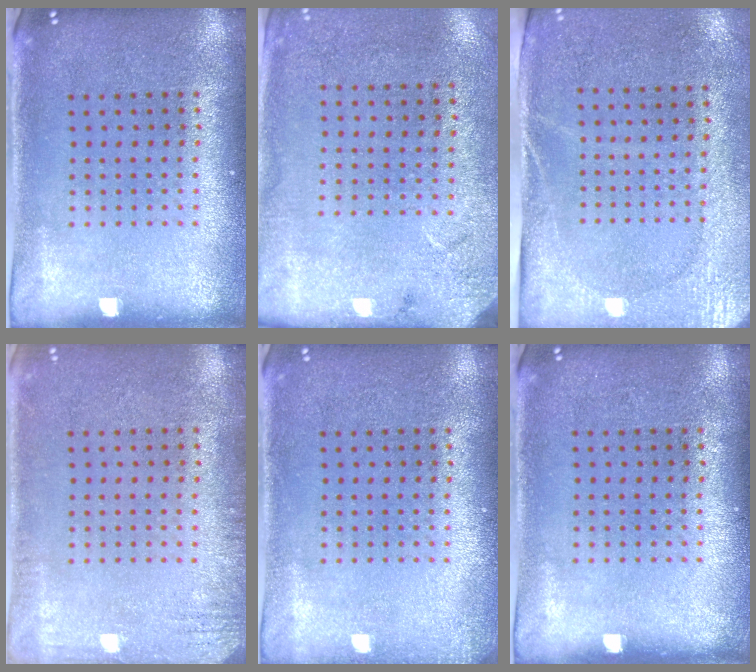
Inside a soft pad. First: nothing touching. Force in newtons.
{"total": 2.6, "press": 2.1, "slide": 1.6}
{"total": 2.7, "press": 2.3, "slide": 1.4}
{"total": 1.7, "press": 1.7, "slide": 0.2}
{"total": 1.0, "press": 1.0, "slide": 0.3}
{"total": 0.0}